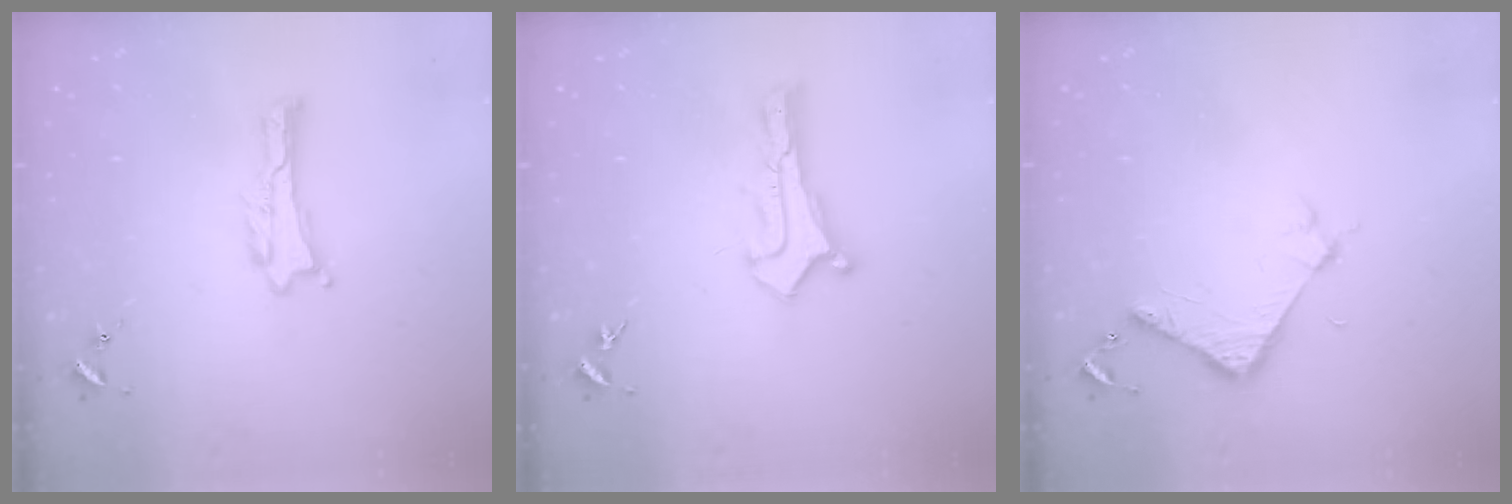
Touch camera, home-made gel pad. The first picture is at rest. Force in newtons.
{"total": 0.8, "press": 0.8, "slide": 0.0}
{"total": 3.9, "press": 3.9, "slide": 0.3}